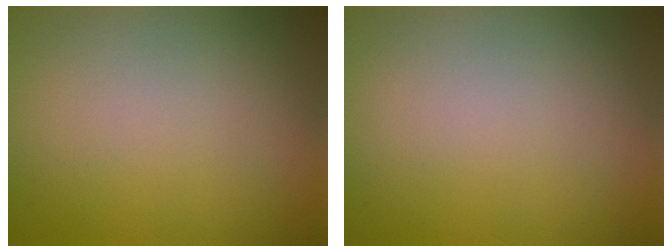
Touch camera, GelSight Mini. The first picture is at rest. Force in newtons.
{"total": 0.0}